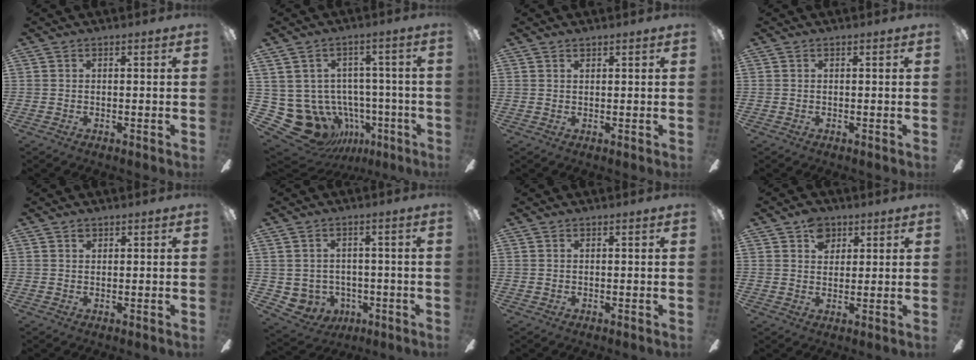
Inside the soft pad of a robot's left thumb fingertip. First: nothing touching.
{"total": 15.9, "force": [-6.3, 12.9, 6.8], "torque": [-0.173, 0.027, -0.069]}
{"total": 0.7, "force": [0.6, 0.3, 0.1], "torque": [-0.004, 0.000, 0.012]}
{"total": 0.0}
{"total": 1.1, "force": [0.9, 0.7, 0.4], "torque": [-0.009, 0.001, 0.016]}
{"total": 4.6, "force": [-0.2, 4.5, 0.5], "torque": [-0.040, -0.002, -0.001]}
{"total": 0.0}
{"total": 6.3, "force": [3.5, 4.5, 2.5], "torque": [-0.030, 0.000, 0.061]}